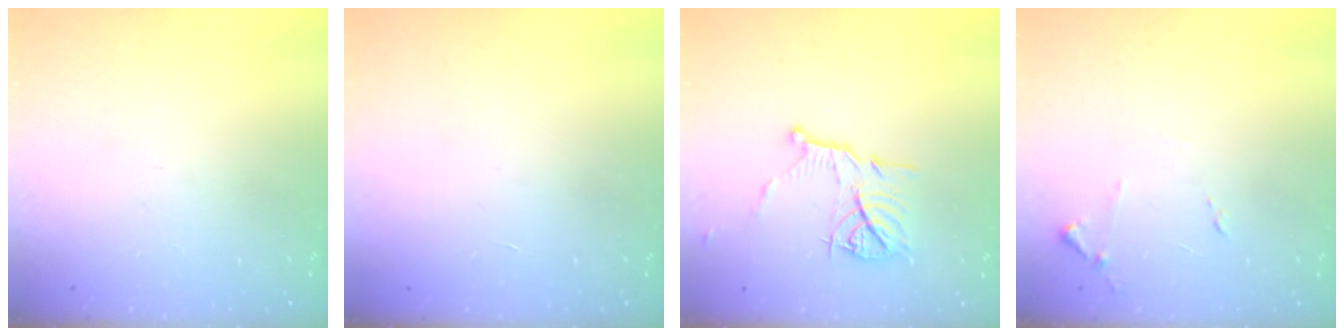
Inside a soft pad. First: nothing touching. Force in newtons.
{"total": 1.7, "press": 1.7, "slide": 0.1}
{"total": 10.3, "press": 10.3, "slide": 0.6}
{"total": 7.9, "press": 7.8, "slide": 0.7}